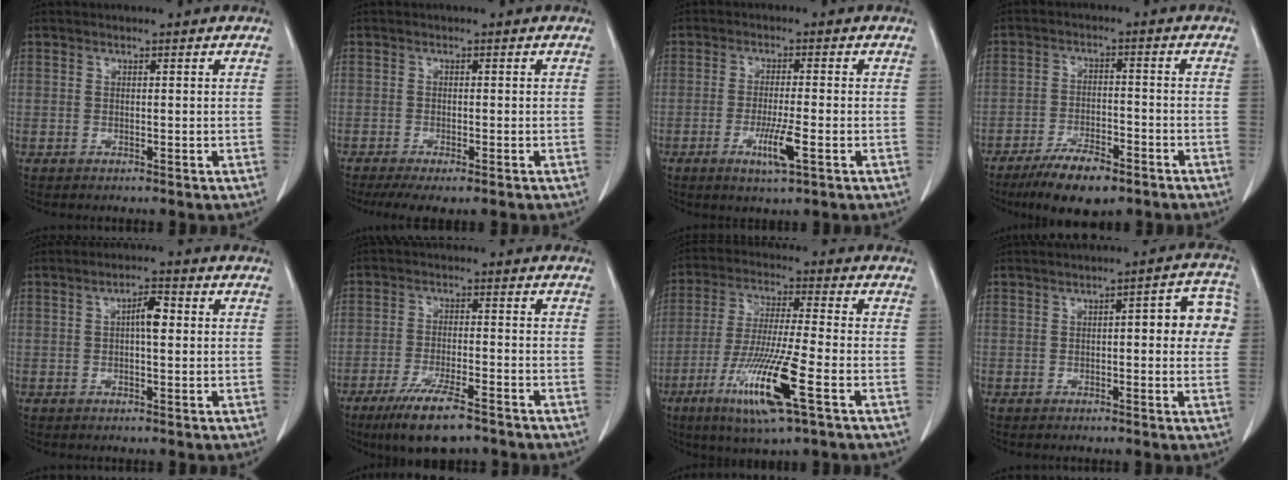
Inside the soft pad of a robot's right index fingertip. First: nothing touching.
{"total": 6.5, "force": [-5.0, 1.3, 3.9], "torque": [-0.054, -0.014, -0.075]}
{"total": 5.4, "force": [-2.1, 0.1, 4.9], "torque": [-0.093, -0.011, -0.037]}
{"total": 8.6, "force": [-6.1, 2.6, 5.5], "torque": [-0.093, -0.010, -0.102]}
{"total": 3.5, "force": [0.4, 0.9, 3.3], "torque": [-0.056, 0.009, 0.005]}
{"total": 9.4, "force": [-6.8, 1.5, 6.4], "torque": [-0.112, -0.021, -0.111]}
{"total": 13.6, "force": [-5.7, 0.3, 12.4], "torque": [-0.249, -0.029, -0.104]}
{"total": 7.9, "force": [0.9, 2.3, 7.5], "torque": [-0.080, 0.025, 0.003]}